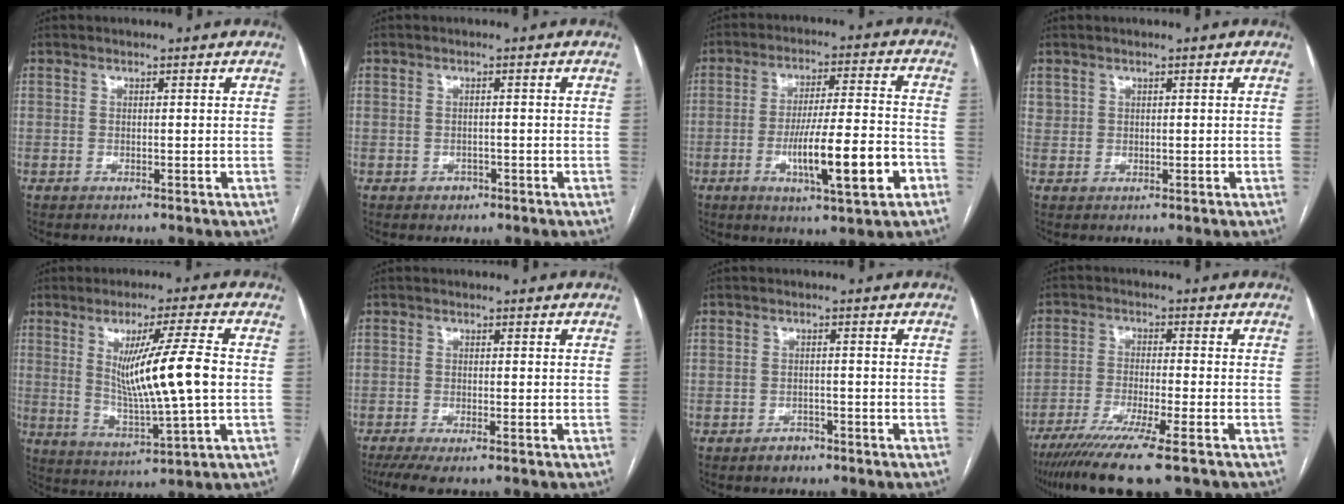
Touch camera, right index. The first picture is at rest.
{"total": 1.6, "force": [-0.8, 1.3, 0.4], "torque": [-0.005, 0.004, -0.009]}
{"total": 13.2, "force": [-4.6, 1.2, 12.4], "torque": [-0.204, -0.003, -0.069]}
{"total": 1.2, "force": [0.7, 1.0, 0.1], "torque": [0.007, 0.004, 0.010]}
{"total": 12.5, "force": [1.1, -0.4, 12.5], "torque": [-0.219, -0.015, 0.023]}
{"total": 5.5, "force": [-4.0, 0.8, 3.7], "torque": [-0.062, -0.012, -0.066]}
{"total": 2.3, "force": [-1.7, 1.4, 0.7], "torque": [-0.011, 0.004, -0.022]}
{"total": 12.5, "force": [-9.0, 0.2, 8.7], "torque": [-0.154, -0.033, -0.148]}